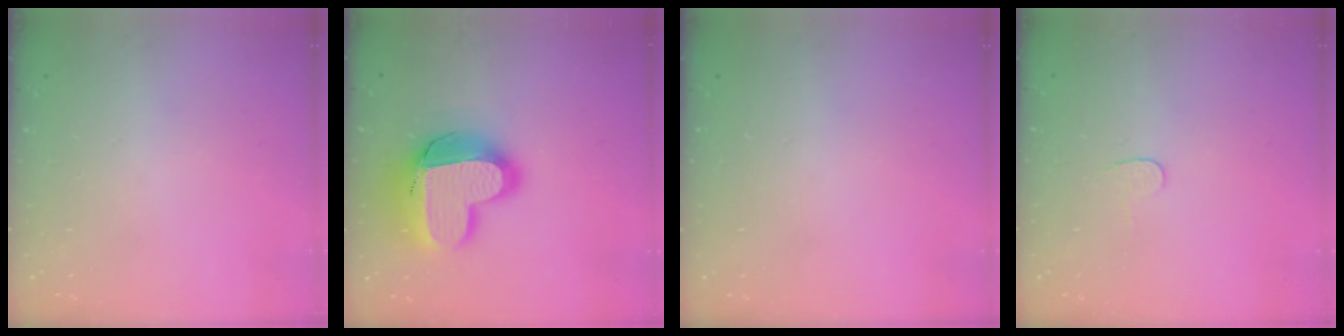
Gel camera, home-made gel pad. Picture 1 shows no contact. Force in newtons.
{"total": 18.9, "press": 18.9, "slide": 1.6}
{"total": 0.0}
{"total": 4.3, "press": 4.3, "slide": 0.3}